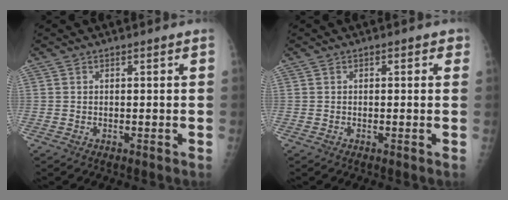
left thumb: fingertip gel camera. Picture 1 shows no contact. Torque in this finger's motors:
{"motor_torque": [-0.26, 0.07, -0.37, -0.10, 0.04]}